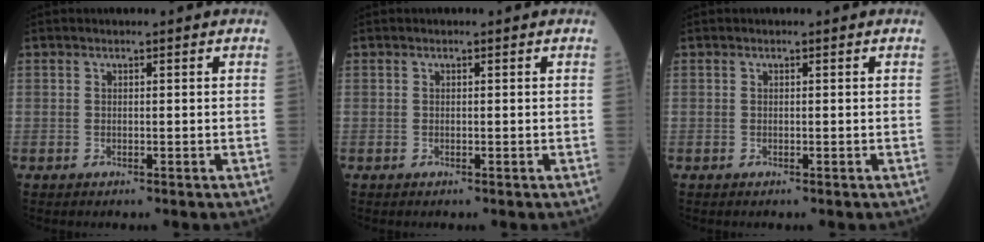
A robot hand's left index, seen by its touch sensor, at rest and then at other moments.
{"total": 0.0}
{"total": 0.0}